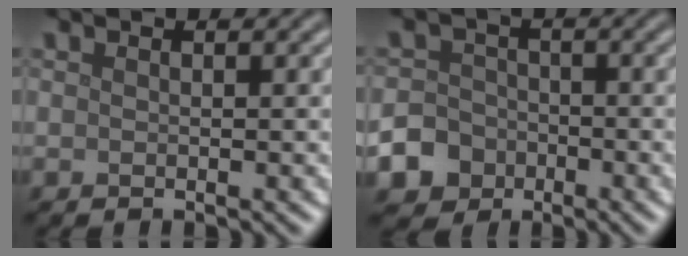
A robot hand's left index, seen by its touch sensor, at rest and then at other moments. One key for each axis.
{"total": 7.4, "fx": -4.2, "fy": 5.9, "fz": 1.4, "tx": -0.025, "ty": -0.028, "tz": -0.091}